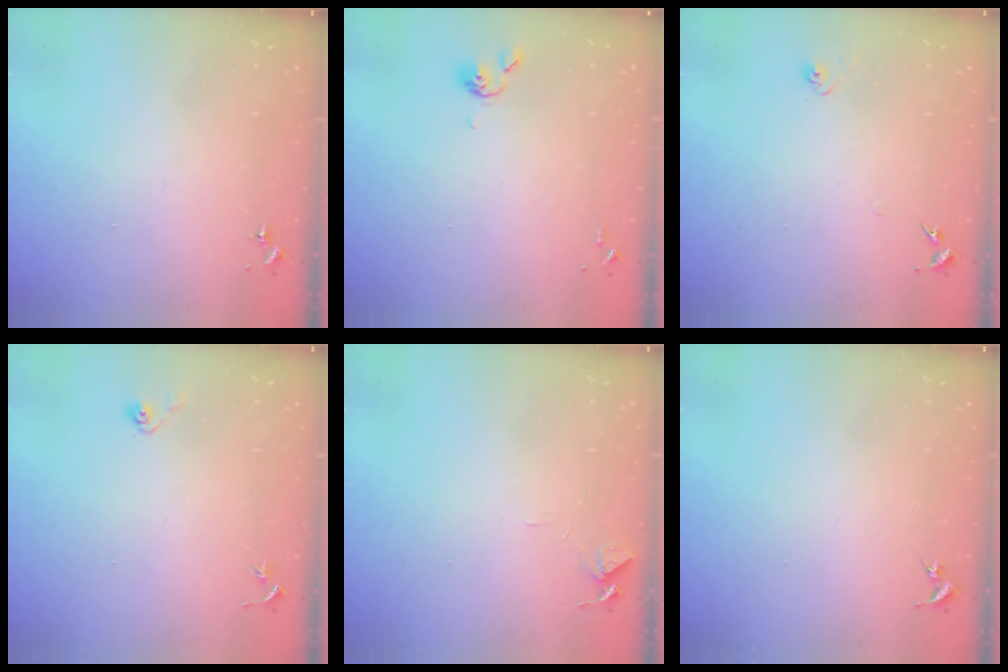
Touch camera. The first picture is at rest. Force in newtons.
{"total": 4.6, "press": 4.5, "slide": 0.5}
{"total": 5.0, "press": 5.0, "slide": 0.7}
{"total": 3.5, "press": 3.2, "slide": 1.5}
{"total": 6.0, "press": 5.9, "slide": 0.6}
{"total": 0.0}